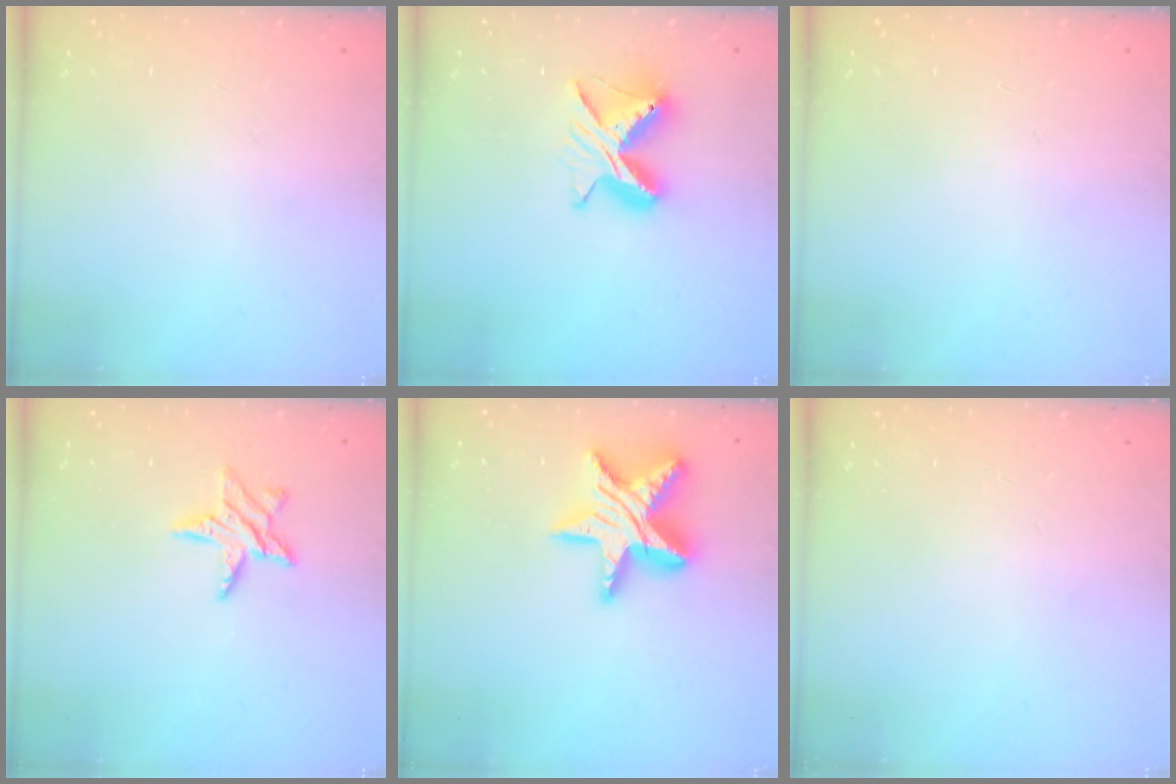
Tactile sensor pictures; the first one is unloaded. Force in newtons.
{"total": 9.1, "press": 9.1, "slide": 0.7}
{"total": 0.0}
{"total": 7.8, "press": 7.8, "slide": 0.4}
{"total": 17.3, "press": 17.2, "slide": 1.5}
{"total": 0.0}